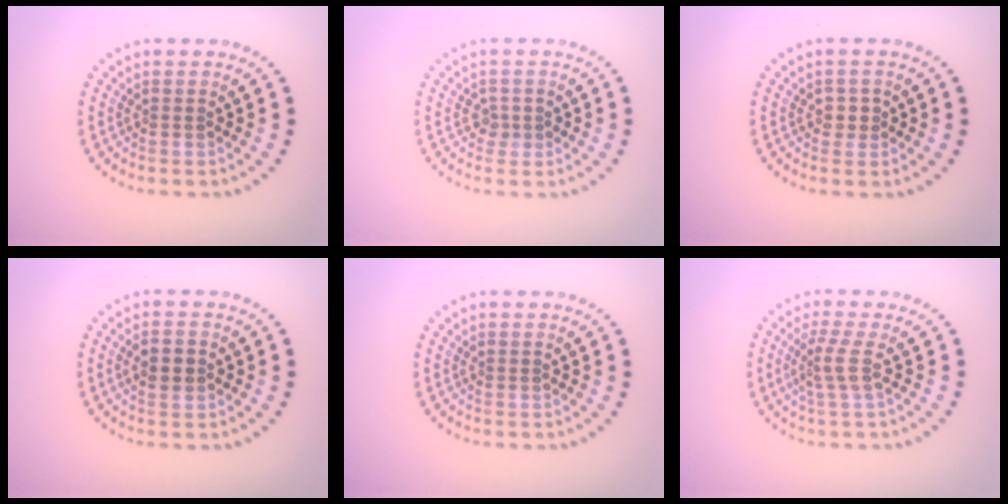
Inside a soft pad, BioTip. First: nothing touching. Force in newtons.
{"total": 1.0, "press": 0.8, "slide": 0.6}
{"total": 1.1, "press": 1.0, "slide": 0.5}
{"total": 2.3, "press": 2.3, "slide": 0.2}
{"total": 0.0}
{"total": 2.3, "press": 1.6, "slide": 1.7}